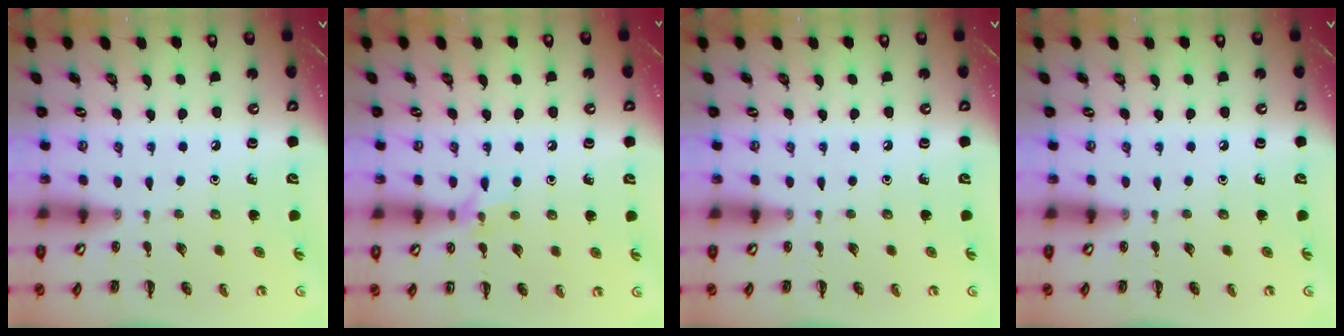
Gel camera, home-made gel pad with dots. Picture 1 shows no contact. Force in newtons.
{"total": 7.2, "press": 7.0, "slide": 1.5}
{"total": 0.0}
{"total": 0.0}